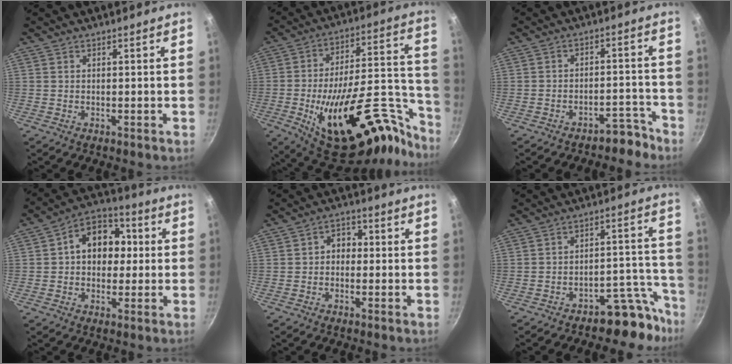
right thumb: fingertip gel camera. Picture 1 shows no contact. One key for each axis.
{"total": 33.4, "fx": -17.1, "fy": 14.3, "fz": 25.0, "tx": -0.301, "ty": 0.101, "tz": -0.250}
{"total": 5.4, "fx": -4.5, "fy": 2.5, "fz": 1.7, "tx": 0.014, "ty": 0.071, "tz": -0.050}
{"total": 12.0, "fx": 1.2, "fy": 9.2, "fz": 7.6, "tx": -0.064, "ty": 0.028, "tz": 0.000}
{"total": 3.9, "fx": -0.3, "fy": 3.1, "fz": 2.2, "tx": -0.009, "ty": 0.012, "tz": -0.015}
{"total": 10.2, "fx": -8.1, "fy": 5.0, "fz": 3.6, "tx": 0.029, "ty": 0.103, "tz": -0.114}